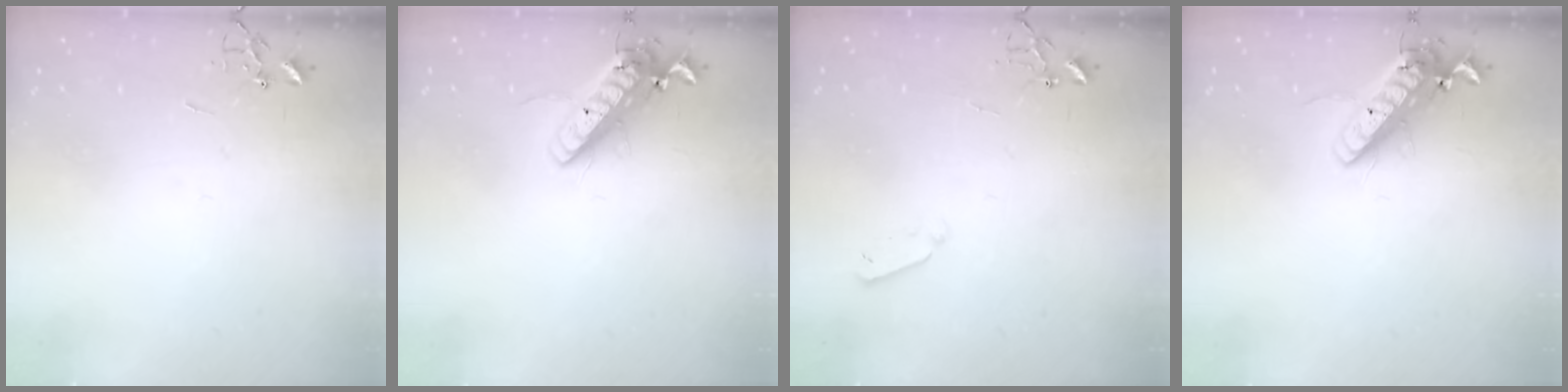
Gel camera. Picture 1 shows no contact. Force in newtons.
{"total": 15.3, "press": 15.1, "slide": 2.8}
{"total": 3.3, "press": 3.2, "slide": 0.7}
{"total": 15.3, "press": 15.1, "slide": 2.8}